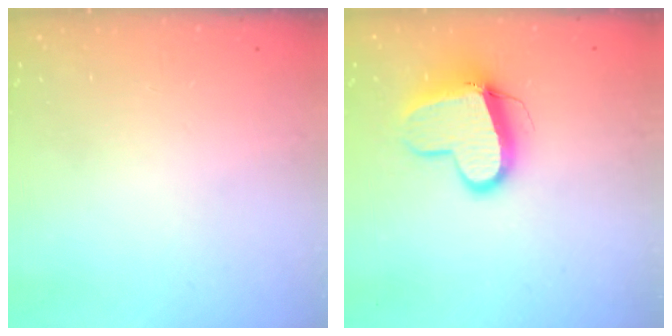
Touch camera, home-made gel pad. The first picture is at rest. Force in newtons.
{"total": 11.6, "press": 11.6, "slide": 1.2}